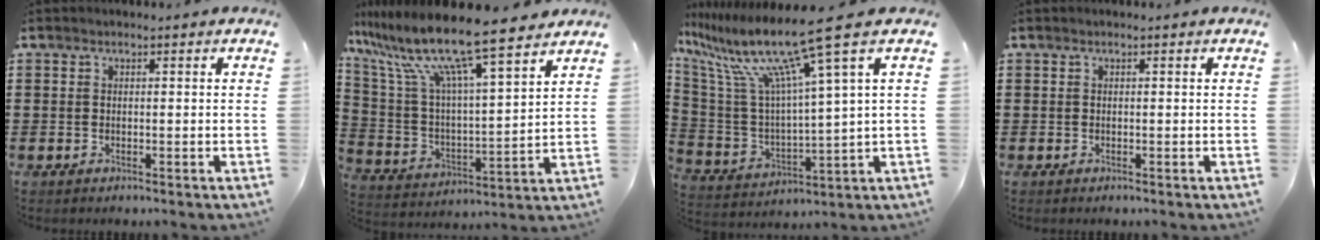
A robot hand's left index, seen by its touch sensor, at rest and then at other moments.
{"total": 12.8, "force": [10.3, 0.8, 7.5], "torque": [-0.186, -0.066, 0.173]}
{"total": 14.9, "force": [9.6, 0.7, 11.4], "torque": [-0.267, -0.061, 0.146]}
{"total": 0.0}